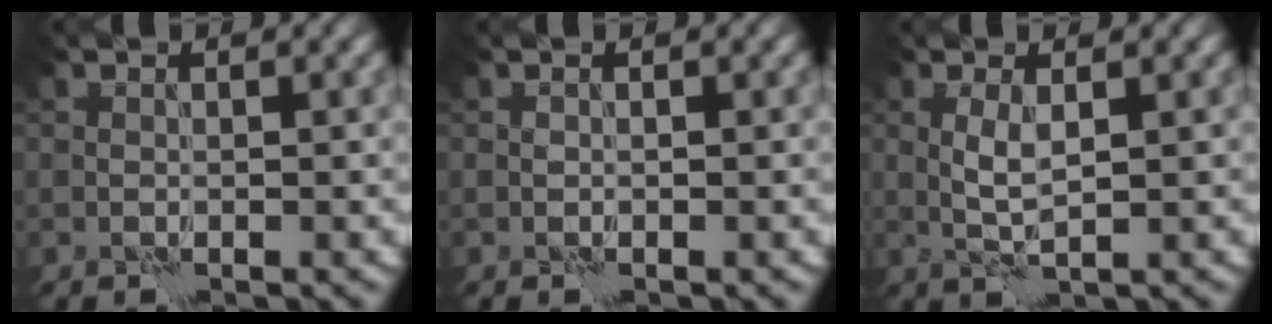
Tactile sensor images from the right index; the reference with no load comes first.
{"total": 0.0}
{"total": 2.0, "force": [0.5, 0.4, 1.9], "torque": [-0.045, 0.002, 0.011]}